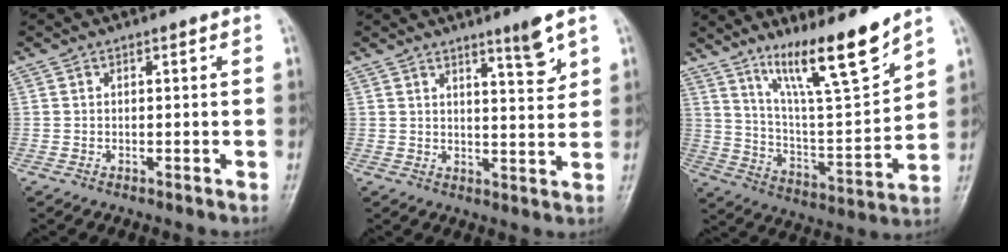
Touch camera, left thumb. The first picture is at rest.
{"total": 5.5, "force": [3.6, 0.5, 4.1], "torque": [-0.054, -0.031, 0.057]}
{"total": 16.1, "force": [11.6, 2.1, 10.9], "torque": [-0.165, -0.077, 0.212]}